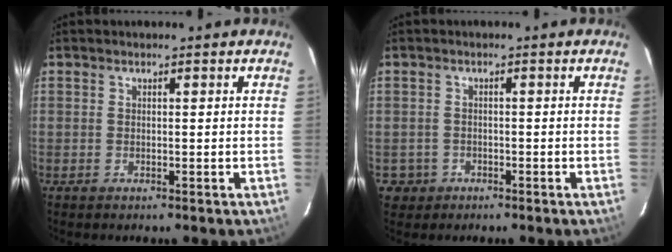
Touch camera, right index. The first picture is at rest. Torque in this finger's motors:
{"motor_torque": [-0.38, -0.03, -1.05, -0.21]}